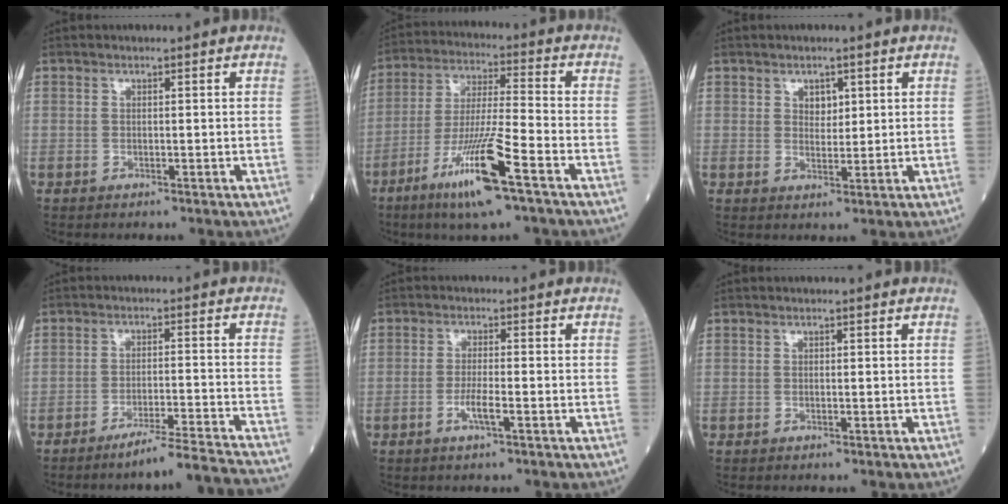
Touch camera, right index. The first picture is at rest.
{"total": 13.2, "force": [-6.9, 0.0, 11.3], "torque": [-0.222, -0.025, -0.127]}
{"total": 2.4, "force": [1.2, 1.6, 1.4], "torque": [-0.018, -0.002, 0.019]}
{"total": 12.1, "force": [-11.0, -2.1, 4.6], "torque": [-0.035, -0.011, -0.164]}
{"total": 3.2, "force": [-1.3, 0.2, 2.9], "torque": [-0.059, -0.003, -0.025]}
{"total": 0.0}